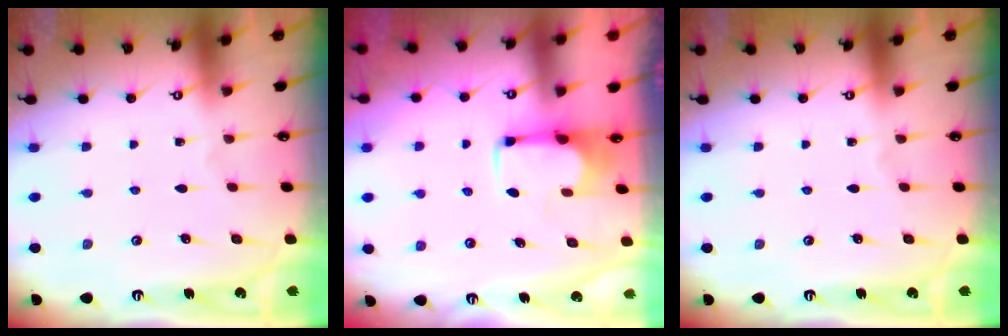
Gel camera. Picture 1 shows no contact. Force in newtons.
{"total": 1.8, "press": 1.5, "slide": 0.9}
{"total": 0.0}